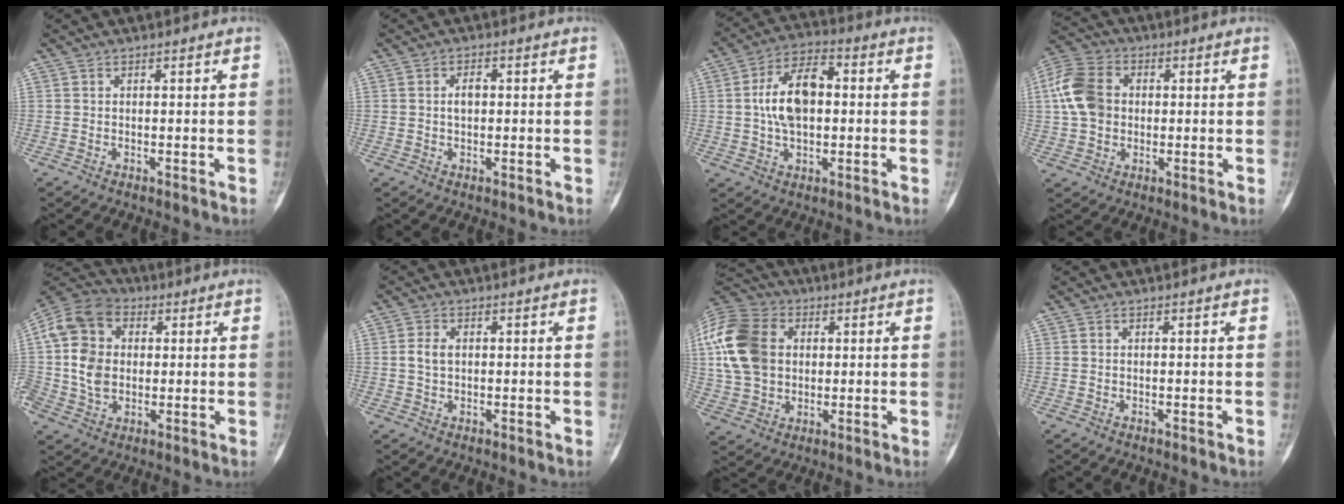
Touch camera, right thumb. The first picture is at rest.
{"total": 2.3, "force": [0.2, 1.4, 1.9], "torque": [-0.023, 0.001, 0.001]}
{"total": 12.0, "force": [0.8, 6.9, 9.8], "torque": [-0.161, 0.017, 0.008]}
{"total": 11.4, "force": [1.2, 8.7, 7.2], "torque": [-0.136, 0.018, 0.015]}
{"total": 14.3, "force": [1.5, 11.0, 9.0], "torque": [-0.161, 0.017, 0.021]}
{"total": 2.9, "force": [0.3, 2.0, 2.1], "torque": [-0.041, 0.006, 0.004]}
{"total": 18.8, "force": [3.3, 14.0, 12.0], "torque": [-0.250, 0.017, 0.060]}
{"total": 0.0}